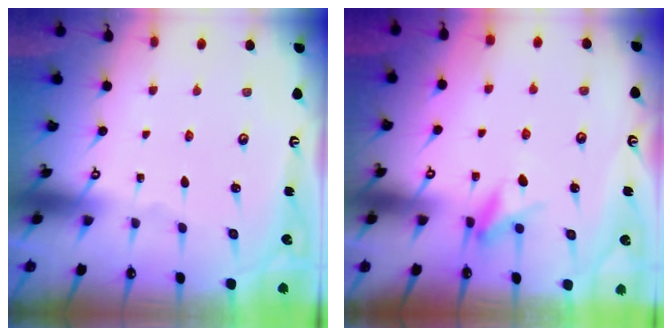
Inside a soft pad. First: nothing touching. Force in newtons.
{"total": 5.9, "press": 5.8, "slide": 1.2}